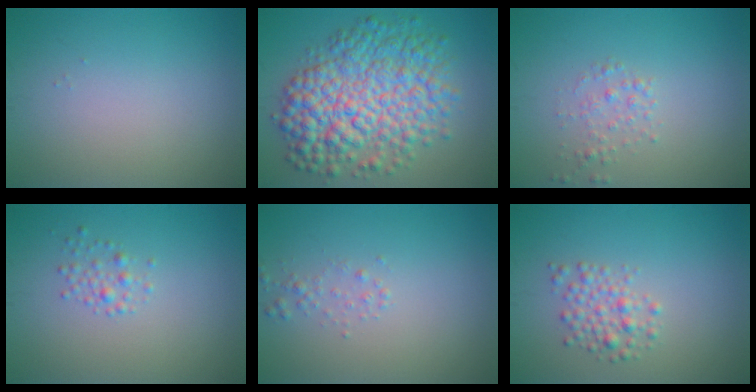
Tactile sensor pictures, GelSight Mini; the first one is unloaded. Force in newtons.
{"total": 9.9, "press": 9.9, "slide": 0.1}
{"total": 1.4, "press": 1.4, "slide": 0.0}
{"total": 1.3, "press": 1.3, "slide": 0.0}
{"total": 0.9, "press": 0.9, "slide": 0.0}
{"total": 2.3, "press": 2.3, "slide": 0.1}